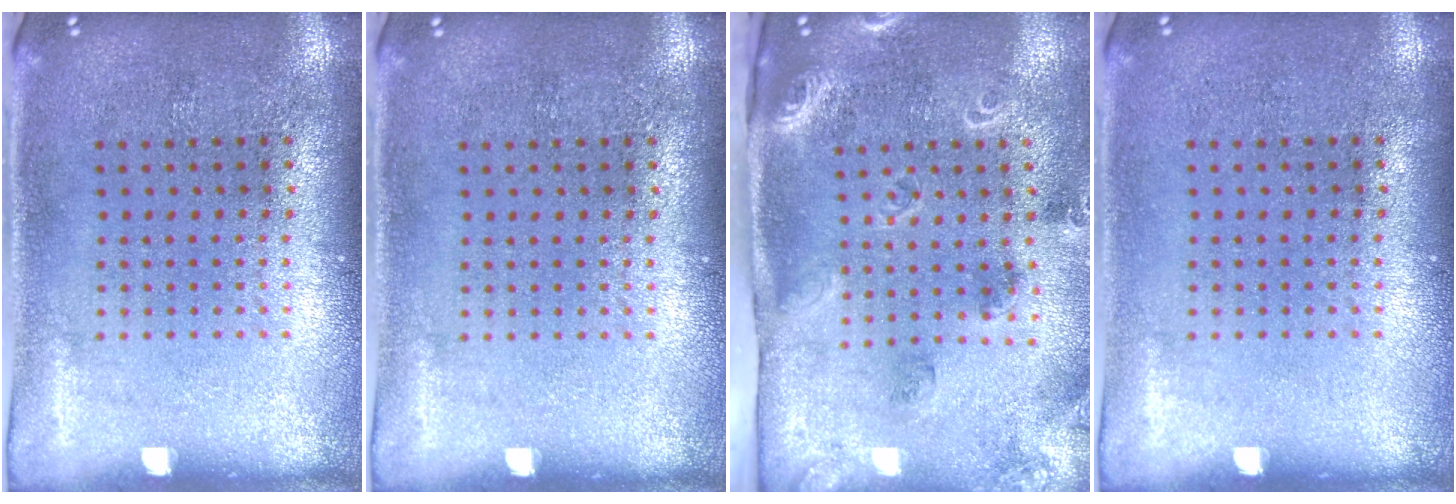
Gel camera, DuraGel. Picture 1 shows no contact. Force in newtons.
{"total": 0.0}
{"total": 1.8, "press": 1.7, "slide": 0.5}
{"total": 0.0}